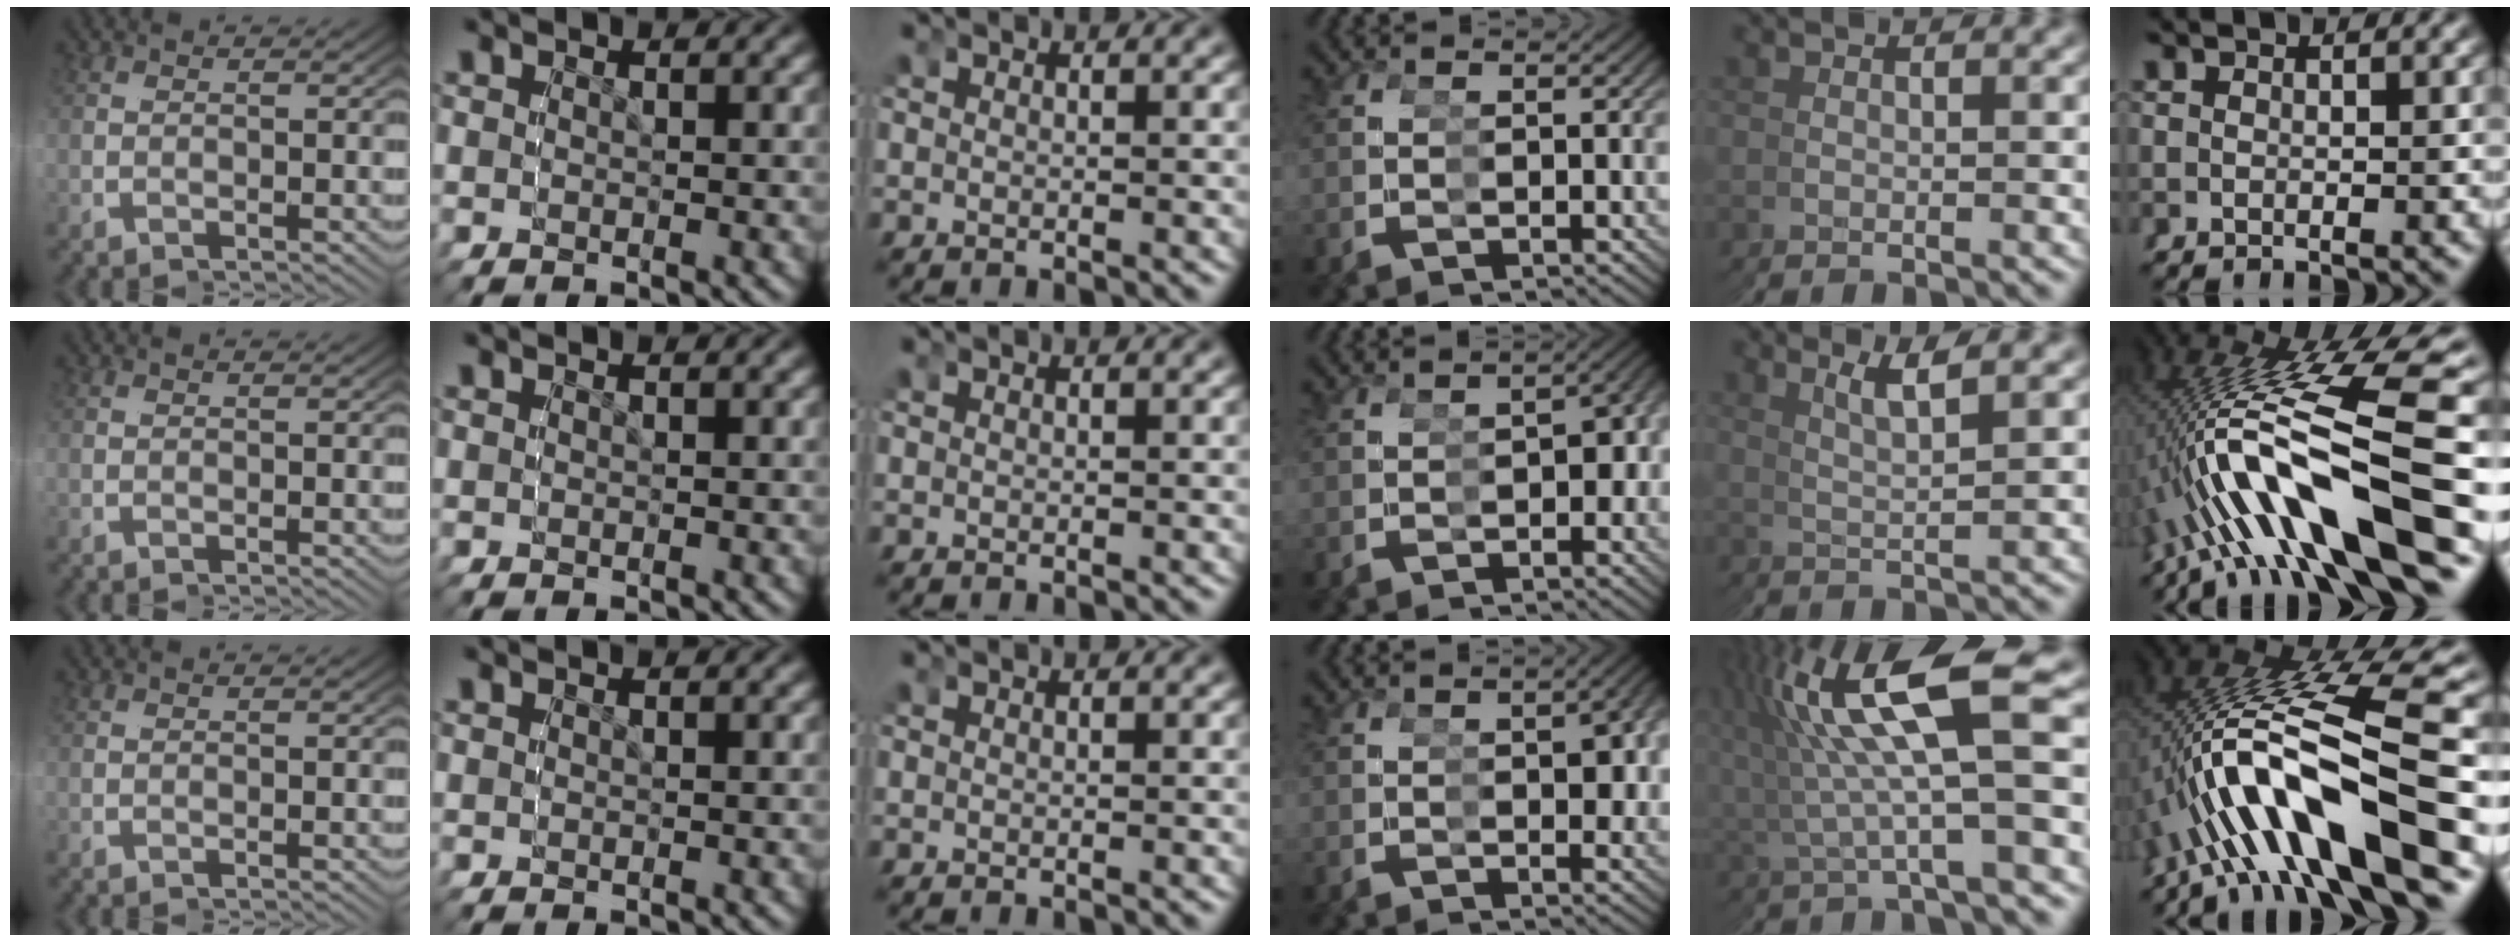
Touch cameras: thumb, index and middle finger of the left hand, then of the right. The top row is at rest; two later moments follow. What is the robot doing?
{"motion": "grasp_and_lifting", "object": "cup"}